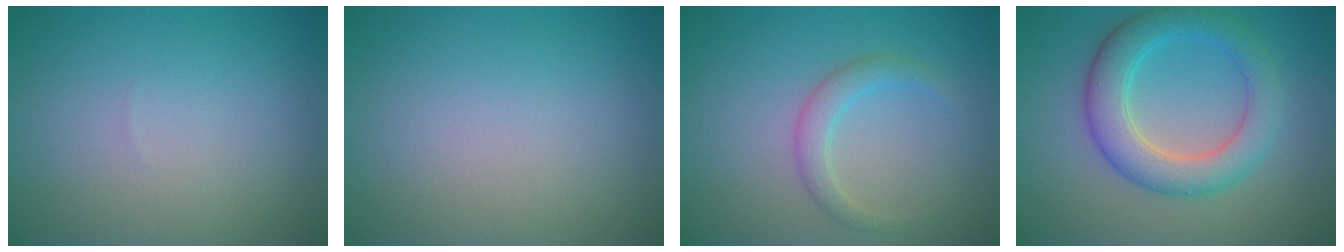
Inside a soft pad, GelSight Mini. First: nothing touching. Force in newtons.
{"total": 0.0}
{"total": 2.0, "press": 2.0, "slide": 0.2}
{"total": 4.4, "press": 4.4, "slide": 0.0}